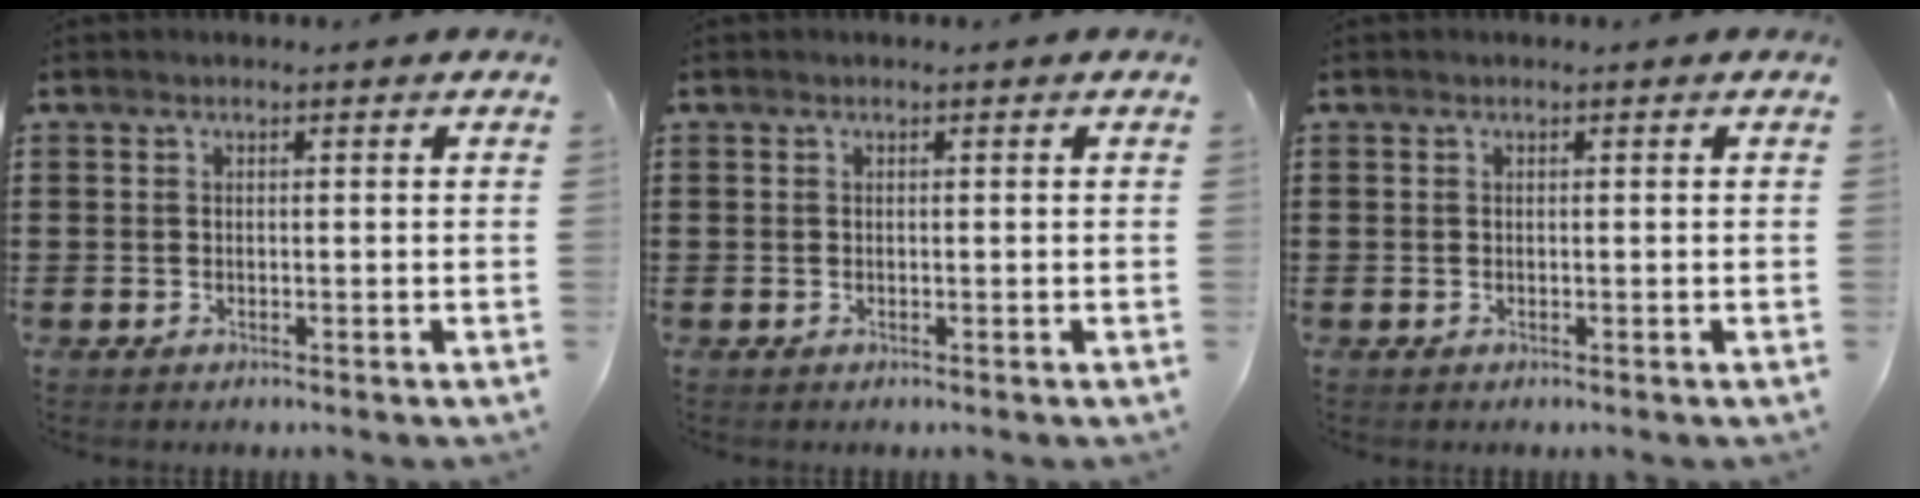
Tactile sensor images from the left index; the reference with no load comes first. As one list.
[{"total": 0.0}, {"total": 0.0}]